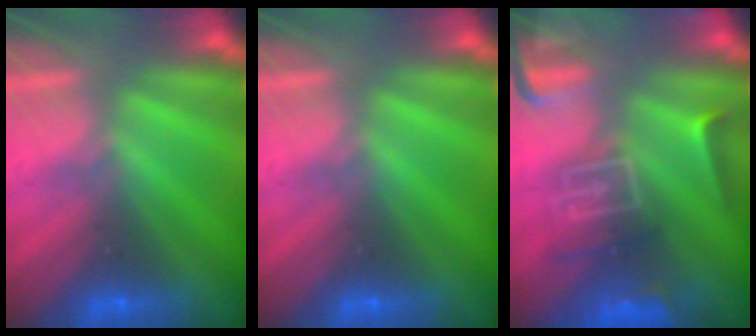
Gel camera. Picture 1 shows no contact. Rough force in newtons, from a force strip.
{"total": 0.0}
{"total": 11.8}